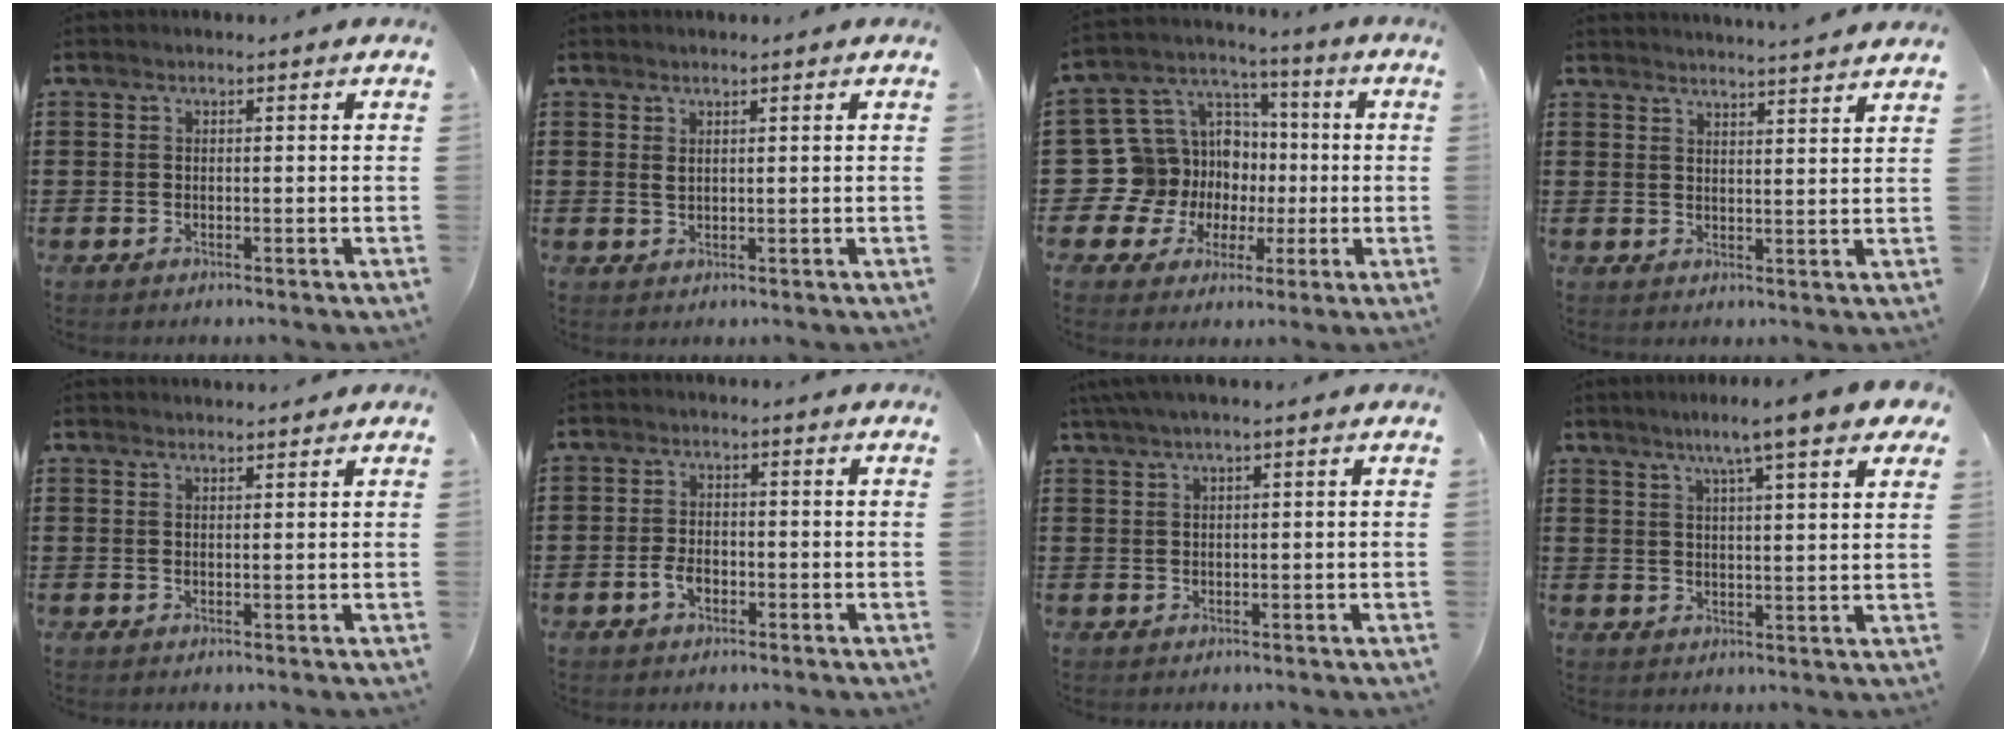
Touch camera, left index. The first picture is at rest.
{"total": 1.3, "force": [0.8, 0.5, 1.0], "torque": [-0.021, 0.003, 0.014]}
{"total": 14.3, "force": [-1.5, 13.7, 3.7], "torque": [-0.131, -0.015, 0.002]}
{"total": 3.2, "force": [3.1, -0.9, 0.1], "torque": [-0.012, -0.017, 0.056]}
{"total": 1.2, "force": [1.2, 0.0, 0.1], "torque": [-0.005, 0.000, 0.024]}
{"total": 3.2, "force": [-1.2, 1.8, 2.3], "torque": [-0.057, -0.002, -0.026]}
{"total": 1.6, "force": [0.8, 0.0, 1.4], "torque": [-0.027, 0.001, 0.015]}
{"total": 7.4, "force": [5.3, -0.1, 5.2], "torque": [-0.108, -0.010, 0.087]}